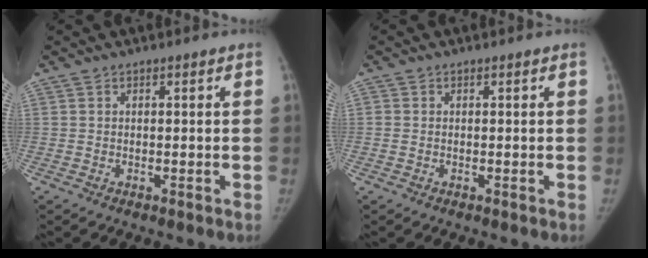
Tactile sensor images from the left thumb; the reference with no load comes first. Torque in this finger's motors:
{"motor_torque": [-0.50, -0.32, -0.14, 0.45, 0.02]}